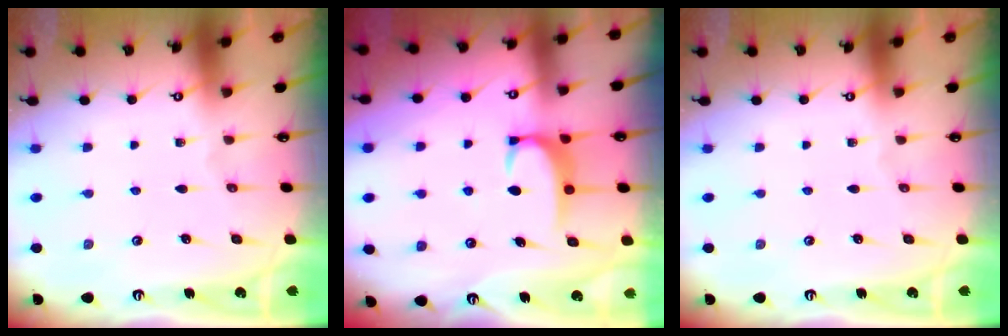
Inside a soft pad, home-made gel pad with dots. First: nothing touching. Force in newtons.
{"total": 2.6, "press": 2.6, "slide": 0.4}
{"total": 0.0}